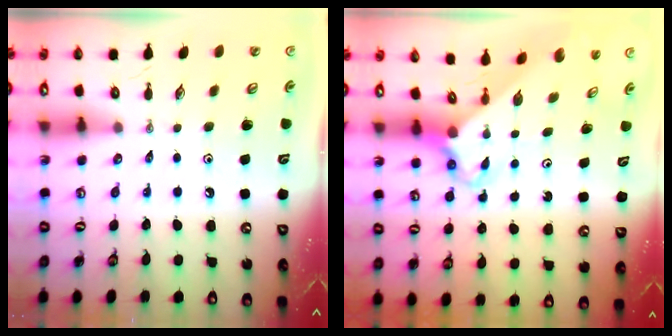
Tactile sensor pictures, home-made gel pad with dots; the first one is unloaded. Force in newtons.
{"total": 2.6, "press": 2.6, "slide": 0.2}